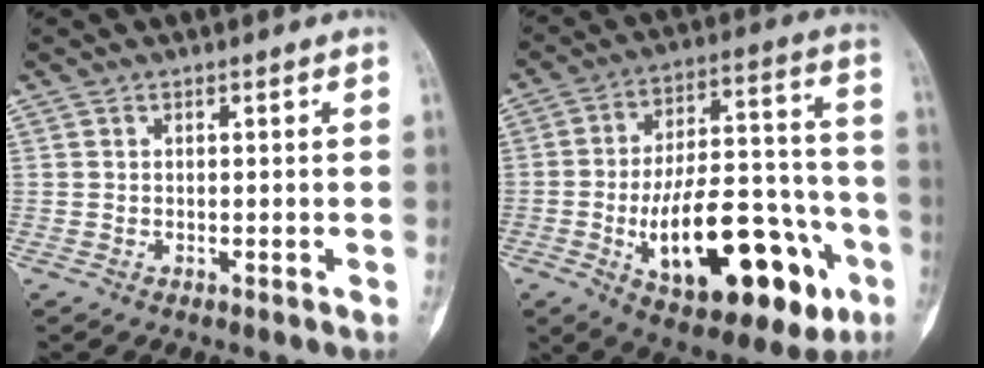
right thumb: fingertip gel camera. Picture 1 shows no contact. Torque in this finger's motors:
{"motor_torque": [0.63, 0.64, 1.92, -0.86, 0.19]}